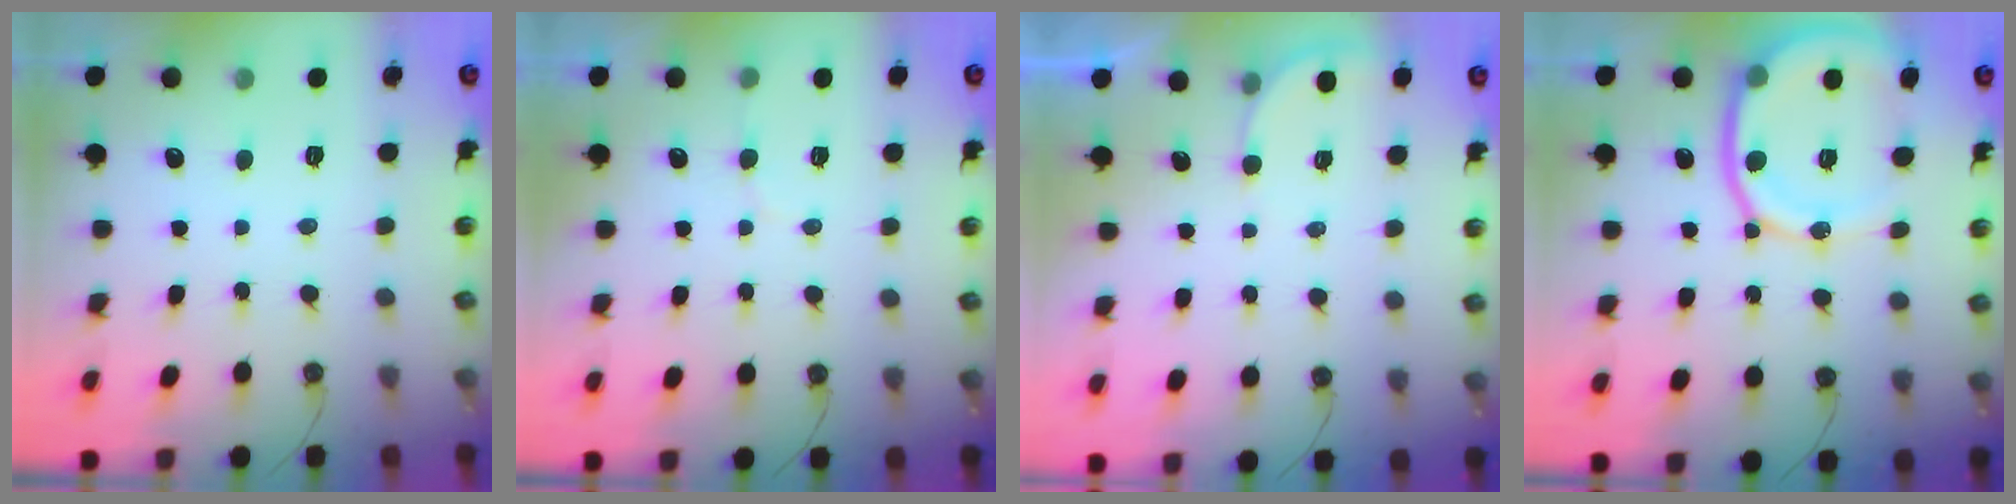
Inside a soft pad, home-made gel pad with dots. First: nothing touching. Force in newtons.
{"total": 4.1, "press": 3.8, "slide": 1.5}
{"total": 3.4, "press": 3.4, "slide": 0.2}
{"total": 15.2, "press": 15.1, "slide": 2.1}